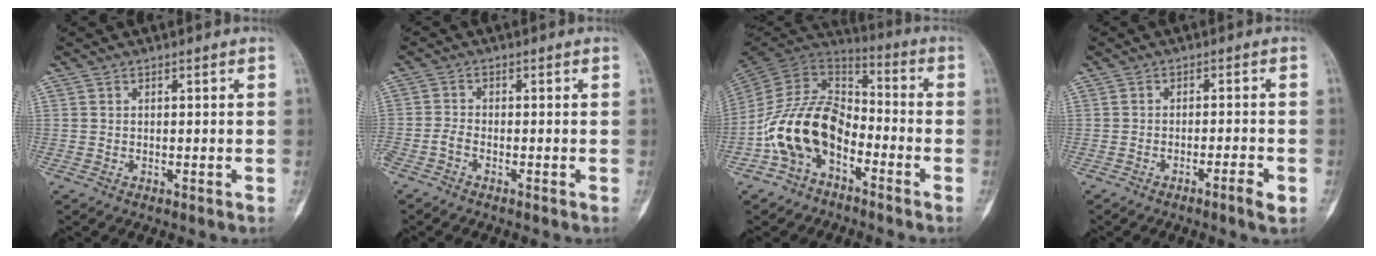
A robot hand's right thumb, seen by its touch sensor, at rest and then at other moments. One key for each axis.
{"total": 2.1, "fx": -1.4, "fy": 0.7, "fz": 1.4, "tx": -0.041, "ty": 0.005, "tz": -0.034}
{"total": 15.6, "fx": -6.2, "fy": 10.0, "fz": 10.3, "tx": -0.181, "ty": 0.070, "tz": -0.128}
{"total": 3.3, "fx": -1.7, "fy": 0.2, "fz": 2.8, "tx": -0.053, "ty": 0.008, "tz": -0.029}